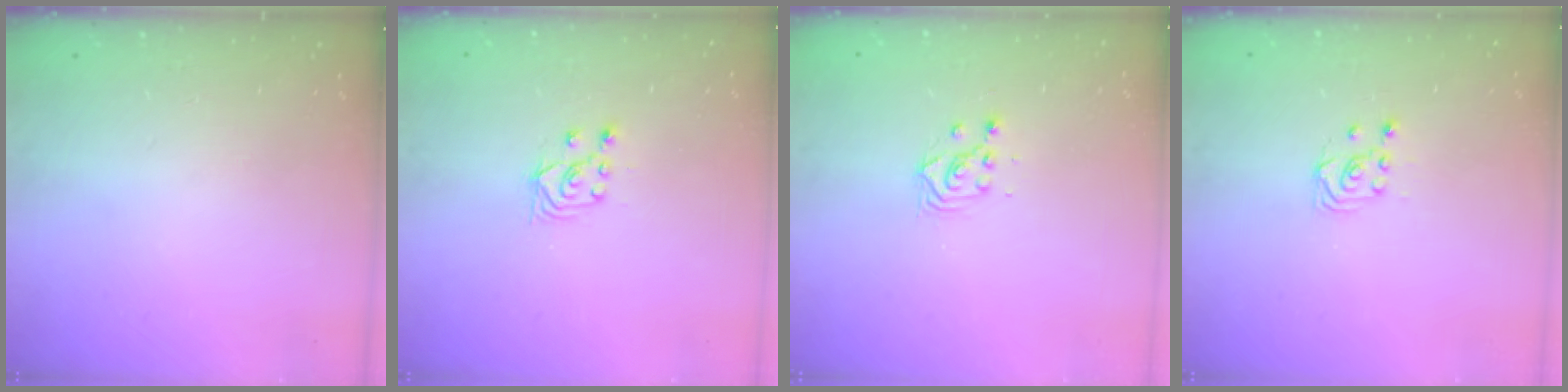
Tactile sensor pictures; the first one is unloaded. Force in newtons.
{"total": 3.4, "press": 3.2, "slide": 0.9}
{"total": 2.8, "press": 2.8, "slide": 0.2}
{"total": 2.7, "press": 2.4, "slide": 1.3}